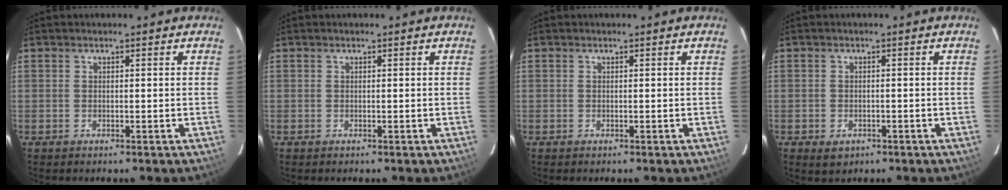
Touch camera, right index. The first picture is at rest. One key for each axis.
{"total": 0.0}
{"total": 0.0}
{"total": 3.0, "fx": -1.4, "fy": 2.3, "fz": 1.3, "tx": -0.027, "ty": -0.001, "tz": -0.013}